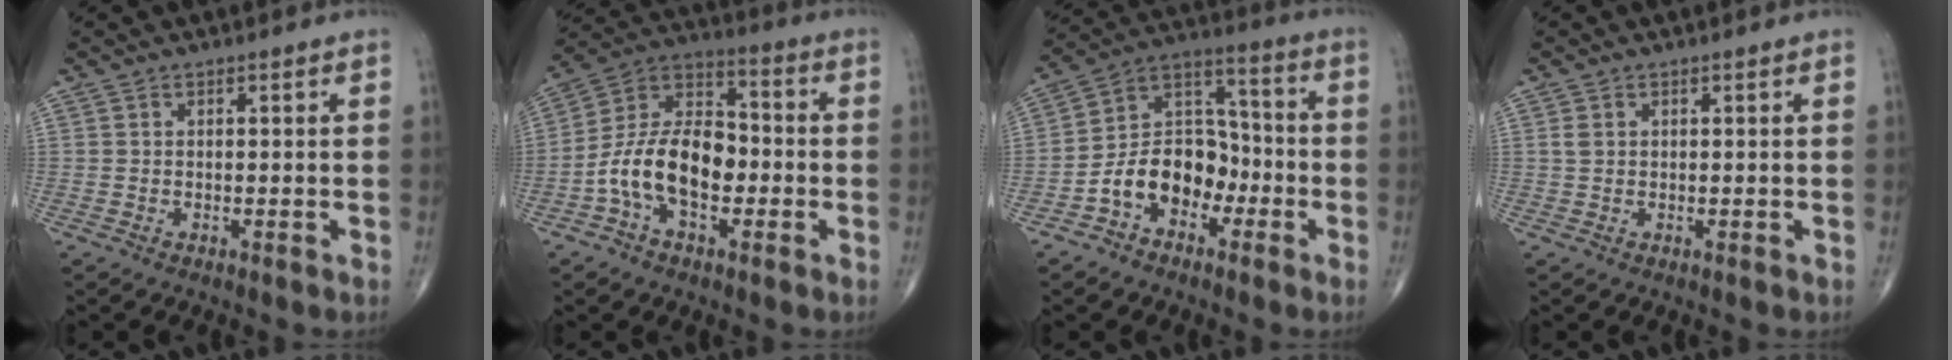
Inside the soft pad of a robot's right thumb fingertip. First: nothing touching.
{"total": 15.2, "force": [-3.6, 9.0, 11.8], "torque": [-0.197, 0.045, -0.072]}
{"total": 12.7, "force": [-4.8, 8.9, 7.6], "torque": [-0.098, 0.060, -0.095]}
{"total": 1.2, "force": [0.3, 0.8, 0.7], "torque": [-0.017, 0.004, 0.009]}